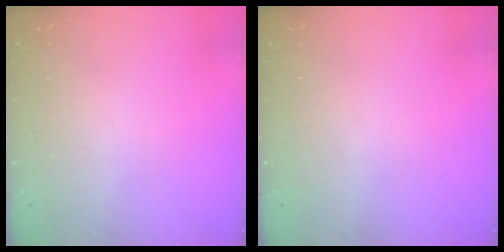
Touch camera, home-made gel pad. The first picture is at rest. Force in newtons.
{"total": 0.0}